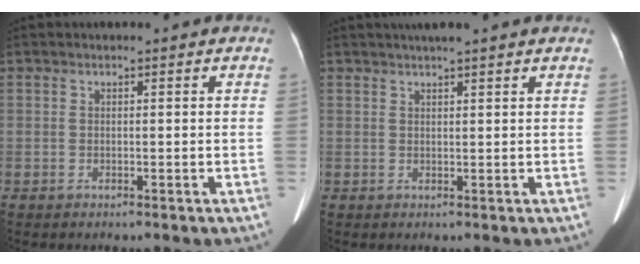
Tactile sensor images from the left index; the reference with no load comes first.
{"total": 5.0, "force": [4.1, -0.2, 2.8], "torque": [-0.041, 0.028, 0.060]}